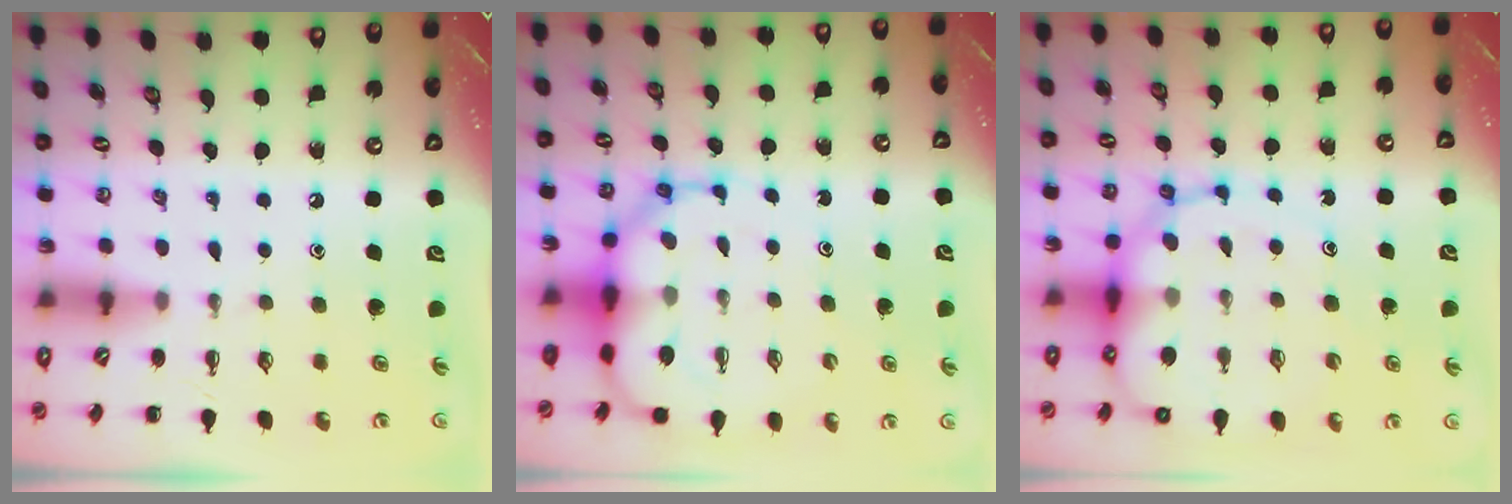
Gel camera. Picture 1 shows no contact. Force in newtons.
{"total": 11.6, "press": 11.1, "slide": 3.4}
{"total": 14.6, "press": 14.1, "slide": 3.7}